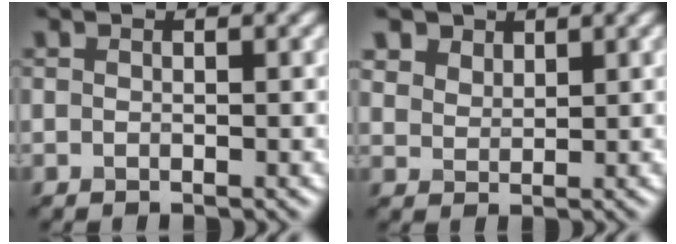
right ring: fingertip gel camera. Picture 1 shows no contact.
{"total": 2.3, "force": [2.2, 0.5, -0.6], "torque": [-0.035, -0.002, 0.072]}